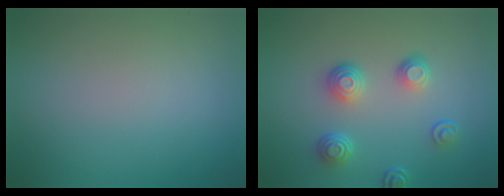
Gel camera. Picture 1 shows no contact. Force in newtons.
{"total": 3.7, "press": 2.9, "slide": 2.3}